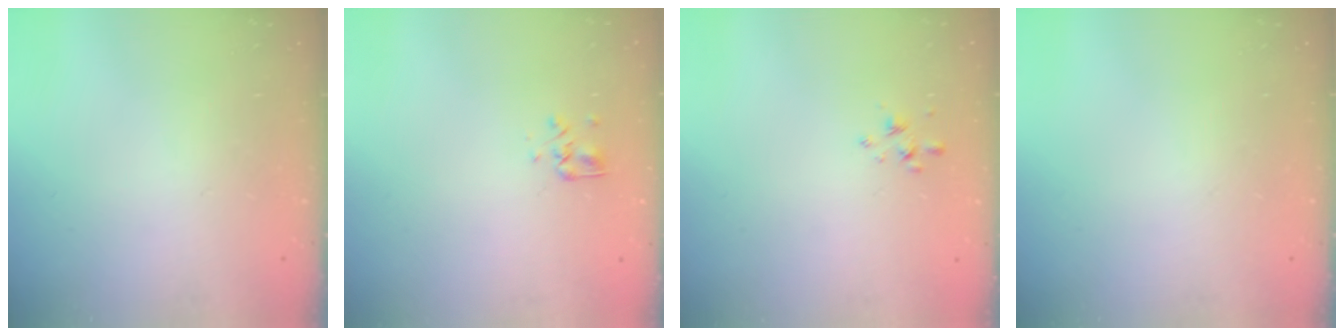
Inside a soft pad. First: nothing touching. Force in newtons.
{"total": 2.7, "press": 2.4, "slide": 1.2}
{"total": 2.7, "press": 2.5, "slide": 0.9}
{"total": 0.0}